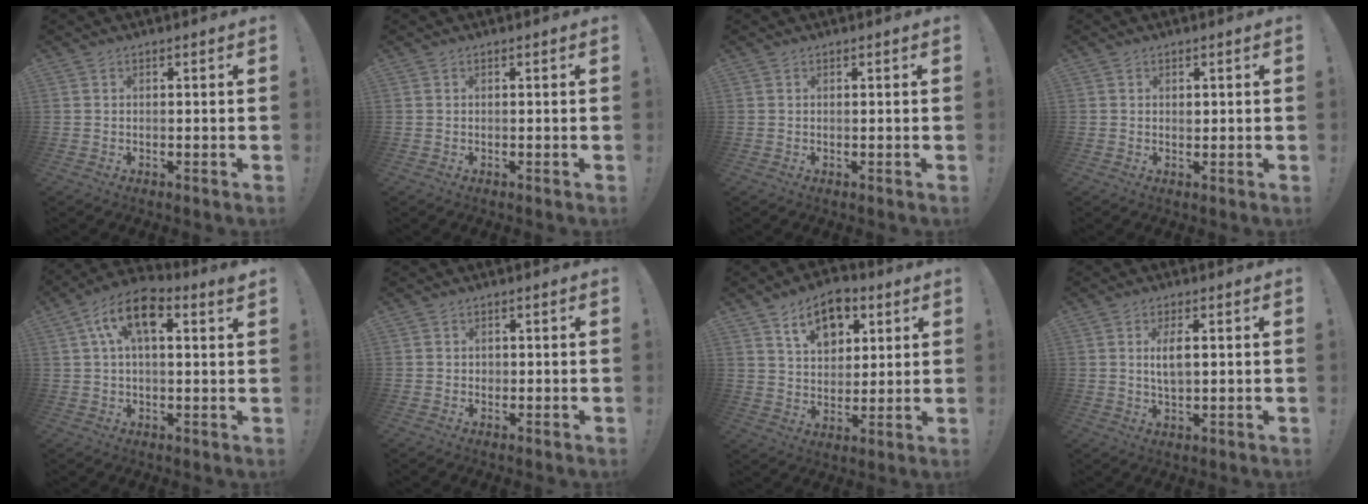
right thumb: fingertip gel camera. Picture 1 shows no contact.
{"total": 0.0}
{"total": 0.5, "force": [0.0, 0.2, -0.5], "torque": [0.010, 0.000, 0.000]}
{"total": 0.9, "force": [0.3, 0.8, 0.3], "torque": [0.006, -0.002, 0.003]}
{"total": 10.9, "force": [4.0, 5.2, 8.7], "torque": [-0.152, 0.006, 0.074]}
{"total": 1.2, "force": [0.0, 1.1, 0.4], "torque": [-0.003, 0.002, -0.002]}
{"total": 12.2, "force": [6.5, 8.1, 6.4], "torque": [-0.093, -0.024, 0.120]}
{"total": 5.1, "force": [0.9, 2.0, 4.6], "torque": [-0.079, -0.007, 0.010]}